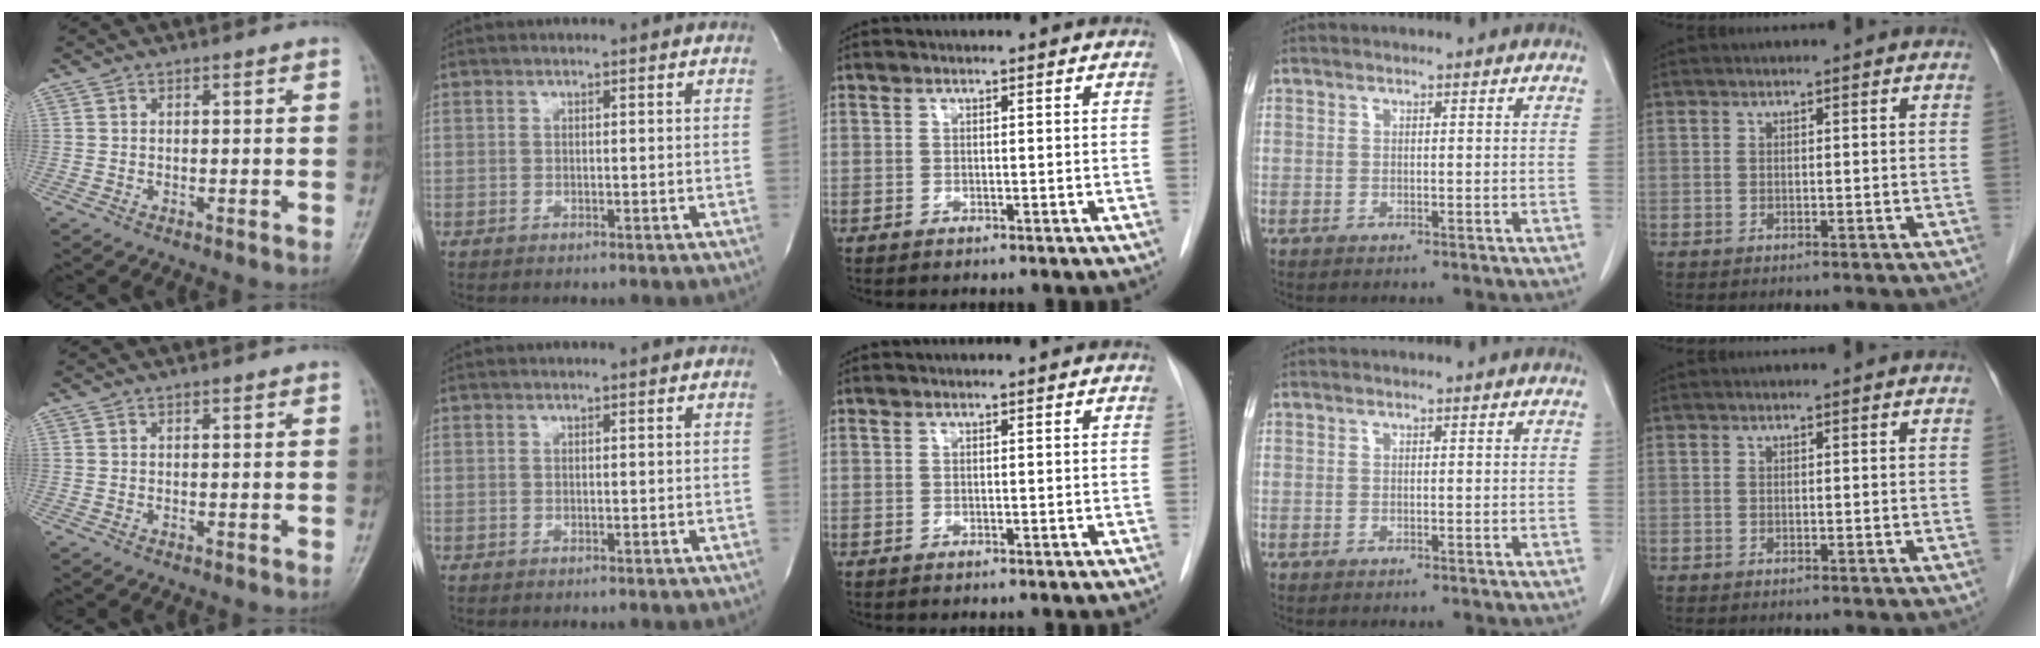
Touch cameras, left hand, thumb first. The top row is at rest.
{}